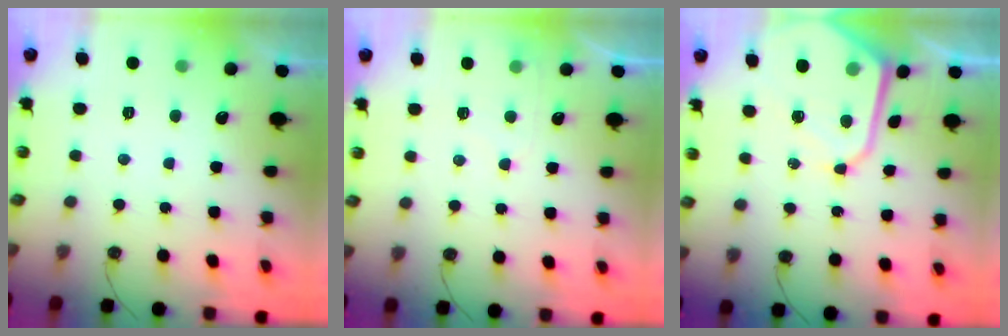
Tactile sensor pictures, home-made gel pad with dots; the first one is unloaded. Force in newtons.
{"total": 5.1, "press": 5.1, "slide": 0.6}
{"total": 11.0, "press": 11.0, "slide": 1.0}